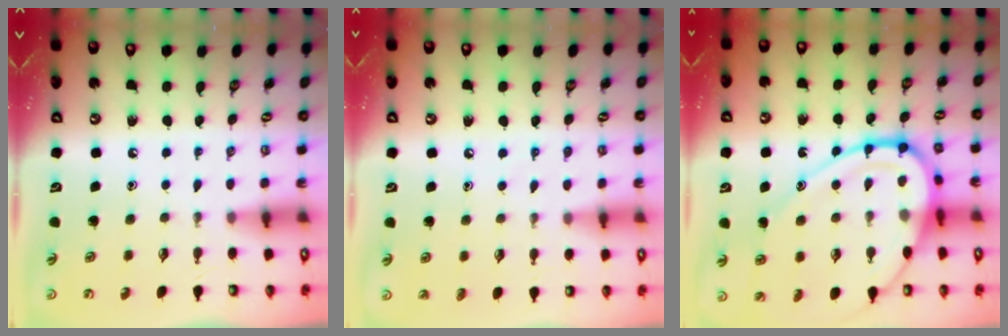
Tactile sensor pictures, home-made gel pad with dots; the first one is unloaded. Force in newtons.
{"total": 6.2, "press": 6.1, "slide": 0.6}
{"total": 18.0, "press": 18.0, "slide": 1.6}